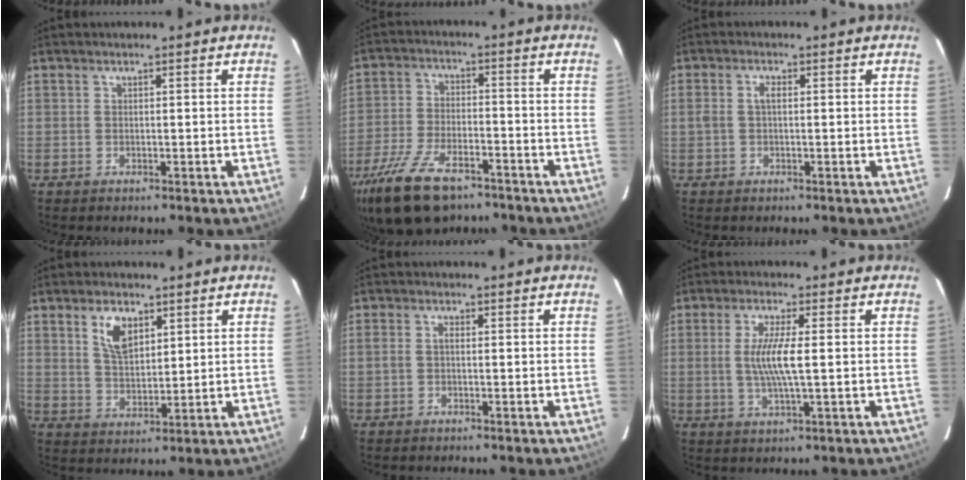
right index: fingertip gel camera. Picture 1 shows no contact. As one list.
[{"total": 16.9, "force": [-11.9, 7.4, 9.5], "torque": [-0.214, -0.031, -0.211]}, {"total": 1.7, "force": [-0.1, 0.9, 1.4], "torque": [-0.029, 0.006, -0.003]}, {"total": 6.7, "force": [3.3, 3.5, 4.7], "torque": [-0.084, 0.006, 0.066]}, {"total": 1.2, "force": [-0.3, 0.7, 1.0], "torque": [-0.020, 0.006, -0.008]}, {"total": 6.5, "force": [0.1, 0.5, 6.5], "torque": [-0.123, -0.005, 0.002]}]